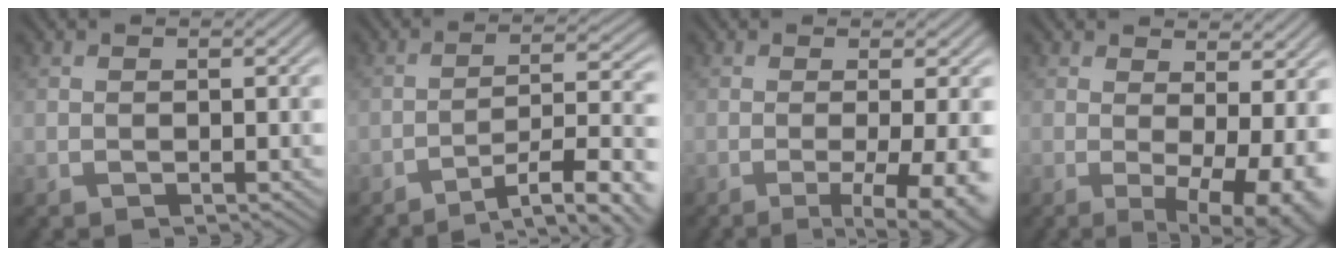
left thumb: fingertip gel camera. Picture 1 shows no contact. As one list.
[{"total": 10.8, "force": [-7.2, 2.5, 7.7], "torque": [-0.125, 0.004, -0.101]}, {"total": 7.6, "force": [-2.1, 1.7, 7.1], "torque": [-0.097, -0.006, -0.025]}, {"total": 9.4, "force": [0.3, 3.2, 8.8], "torque": [-0.115, -0.006, 0.013]}]